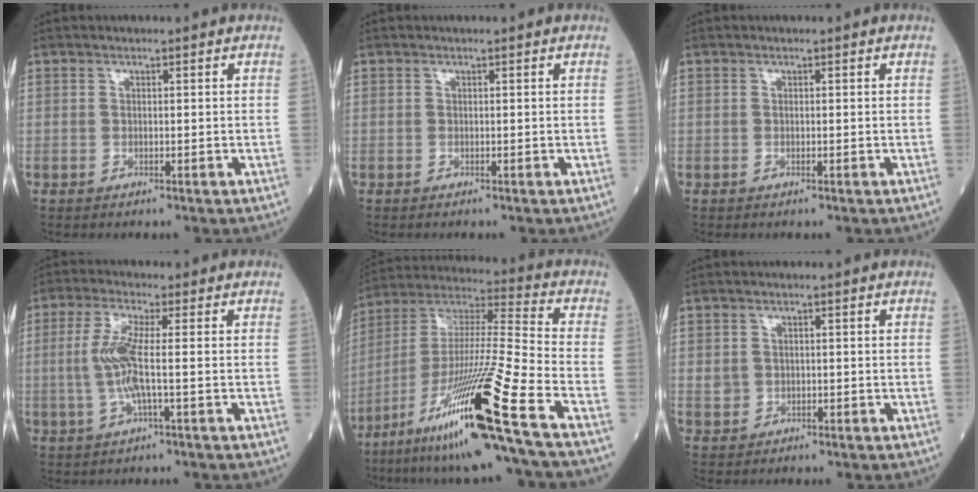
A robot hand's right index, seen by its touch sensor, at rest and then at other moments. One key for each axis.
{"total": 0.0}
{"total": 0.0}
{"total": 6.1, "fx": -0.3, "fy": 0.6, "fz": 6.1, "tx": -0.136, "ty": 0.001, "tz": -0.010}
{"total": 22.5, "fx": -12.5, "fy": -1.7, "fz": 18.6, "tx": -0.361, "ty": -0.042, "tz": -0.234}
{"total": 1.6, "fx": -0.2, "fy": 1.6, "fz": 0.4, "tx": -0.008, "ty": 0.004, "tz": 0.002}